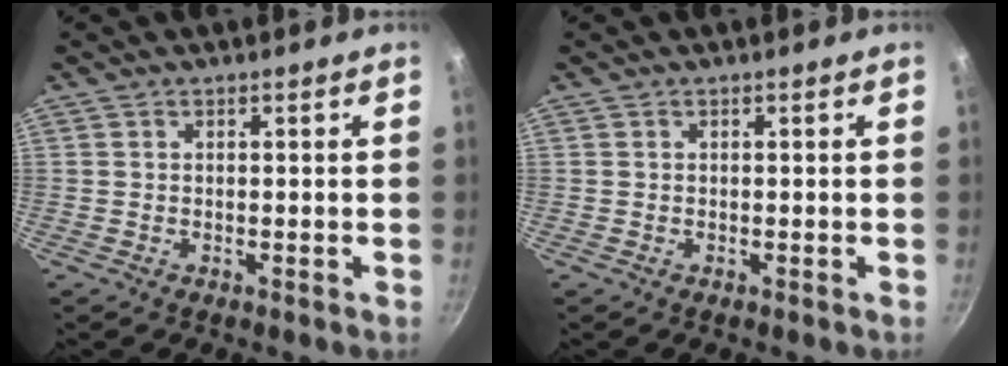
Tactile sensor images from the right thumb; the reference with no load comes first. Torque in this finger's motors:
{"motor_torque": [-0.33, 0.02, 0.00, 0.00, 0.01]}